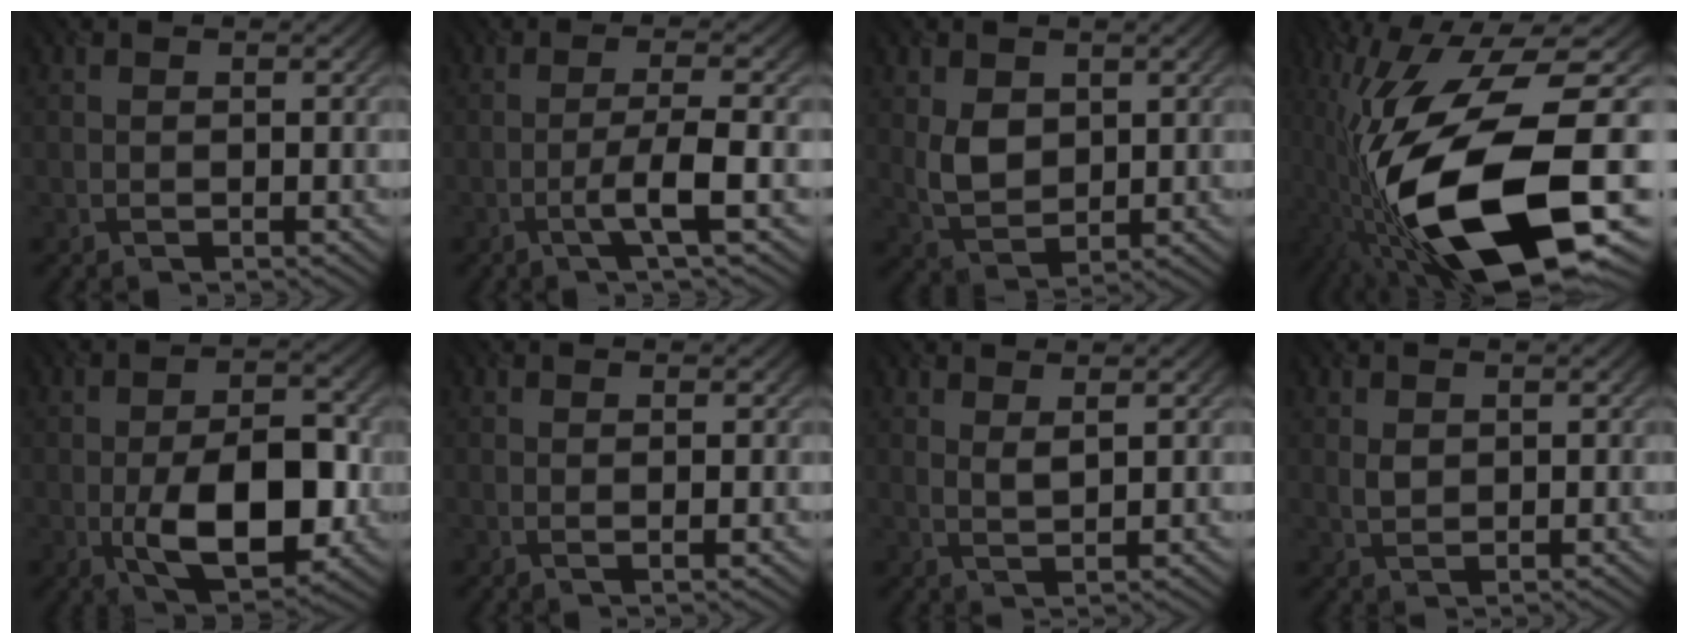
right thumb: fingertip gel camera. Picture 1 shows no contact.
{"total": 4.1, "force": [-1.7, 0.1, 3.8], "torque": [-0.064, 0.013, -0.046]}
{"total": 4.3, "force": [1.2, 3.1, 2.7], "torque": [-0.068, -0.006, 0.027]}
{"total": 19.2, "force": [-7.4, 6.8, 16.4], "torque": [-0.327, -0.017, -0.122]}
{"total": 11.1, "force": [-2.6, 5.5, 9.3], "torque": [-0.155, -0.013, -0.041]}
{"total": 1.2, "force": [0.4, 0.0, 1.1], "torque": [-0.020, 0.004, 0.004]}
{"total": 1.8, "force": [1.4, 0.1, 1.1], "torque": [-0.026, -0.002, 0.028]}
{"total": 1.4, "force": [0.7, 0.9, 0.8], "torque": [-0.025, -0.003, 0.016]}